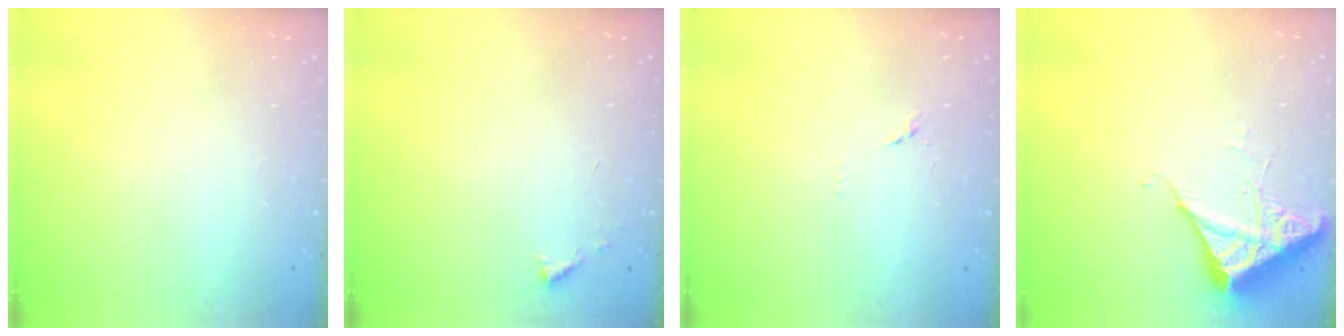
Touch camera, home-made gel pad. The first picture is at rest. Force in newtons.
{"total": 2.9, "press": 2.9, "slide": 0.4}
{"total": 7.6, "press": 7.6, "slide": 0.7}
{"total": 5.4, "press": 5.4, "slide": 0.3}